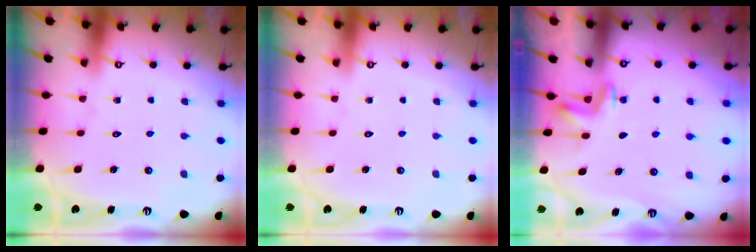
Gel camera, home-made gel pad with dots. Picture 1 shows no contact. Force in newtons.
{"total": 0.0}
{"total": 3.2, "press": 3.1, "slide": 0.4}